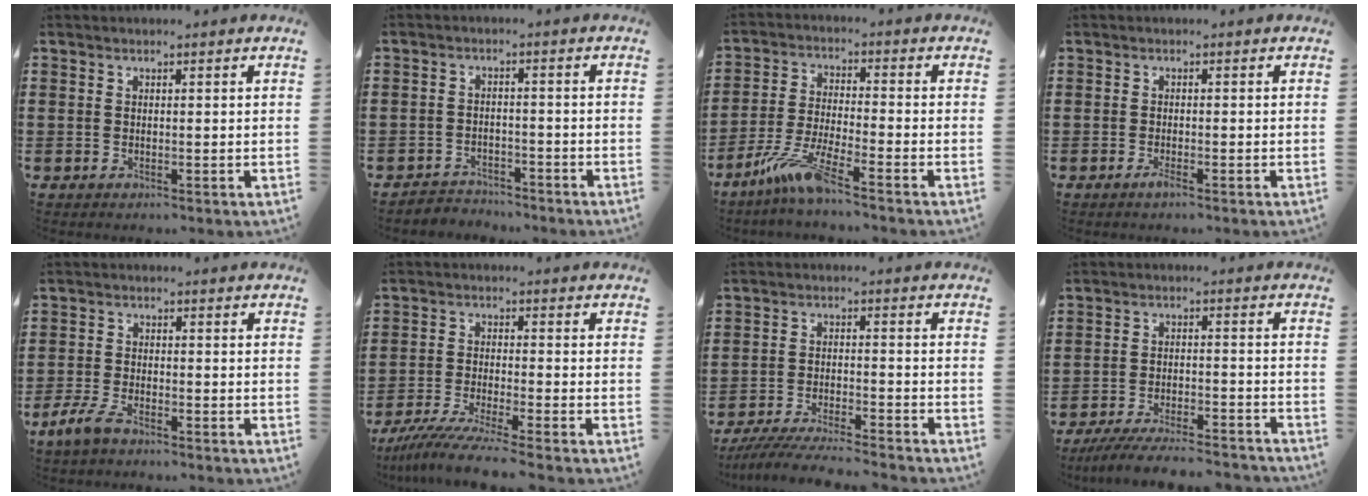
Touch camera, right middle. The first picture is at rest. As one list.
[{"total": 2.5, "force": [-2.4, 0.2, -0.6], "torque": [0.007, 0.000, -0.056]}, {"total": 7.7, "force": [-5.6, 0.2, 5.3], "torque": [-0.123, -0.020, -0.112]}, {"total": 1.3, "force": [-0.8, 0.1, 1.1], "torque": [-0.026, -0.007, -0.015]}, {"total": 3.6, "force": [-2.5, 0.7, 2.4], "torque": [-0.070, -0.008, -0.057]}, {"total": 5.5, "force": [-4.7, -1.0, 2.5], "torque": [-0.062, -0.025, -0.094]}, {"total": 5.1, "force": [-4.8, -0.4, 1.5], "torque": [-0.032, -0.009, -0.096]}, {"total": 5.5, "force": [-5.1, -0.3, 1.9], "torque": [-0.036, -0.008, -0.099]}]